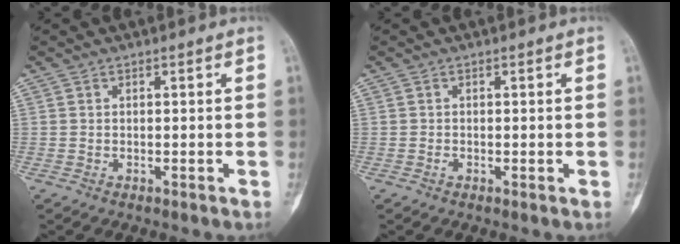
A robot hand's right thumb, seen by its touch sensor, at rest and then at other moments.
{"total": 0.6, "force": [-0.2, 0.4, 0.4], "torque": [-0.003, 0.000, -0.005]}